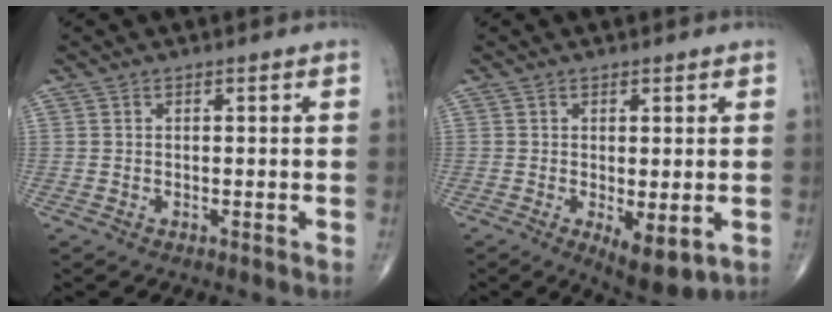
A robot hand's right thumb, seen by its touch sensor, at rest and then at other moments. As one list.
[{"total": 6.3, "force": [-1.5, 2.4, 5.6], "torque": [-0.081, -0.021, -0.013]}]